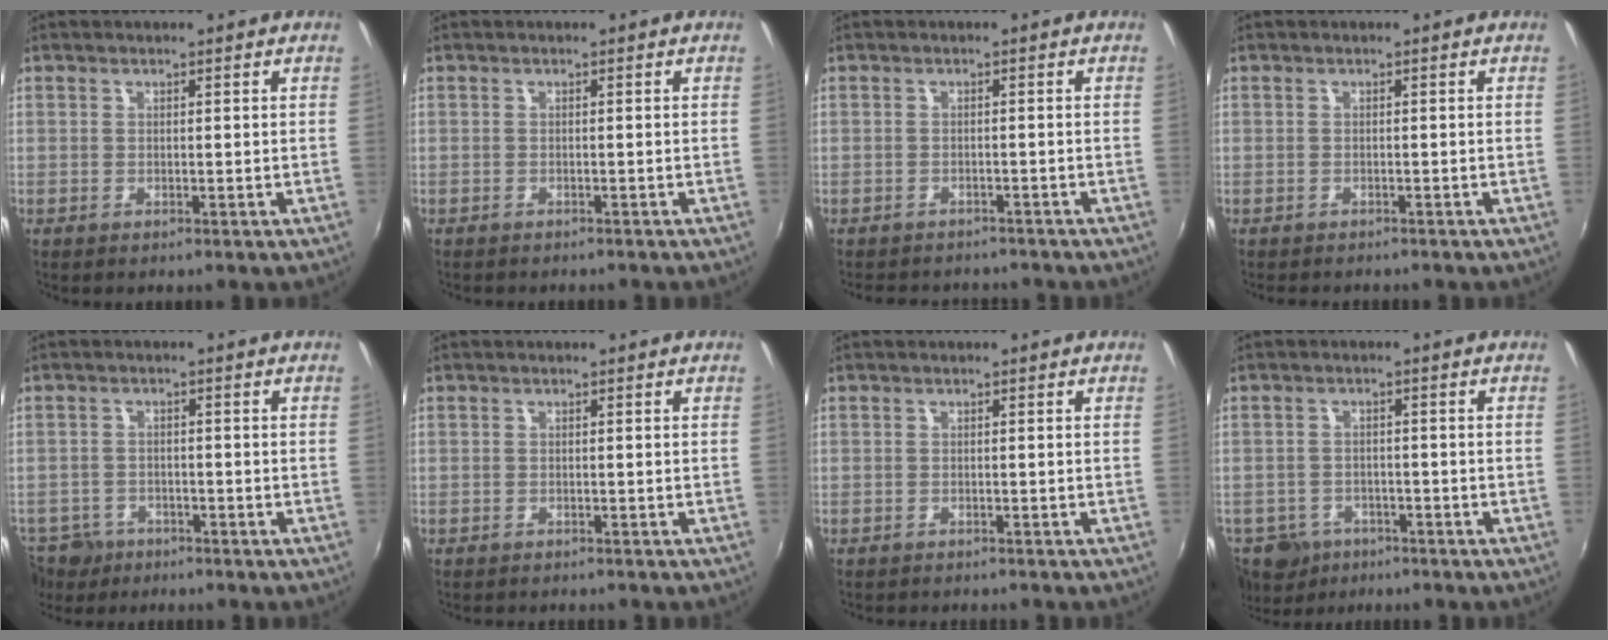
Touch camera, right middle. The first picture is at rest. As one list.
[{"total": 1.6, "force": [-1.5, 0.5, 0.3], "torque": [-0.012, -0.007, -0.021]}, {"total": 6.5, "force": [-5.7, 2.6, 1.7], "torque": [-0.044, -0.008, -0.083]}, {"total": 2.0, "force": [-1.8, 0.8, 0.4], "torque": [-0.015, -0.008, -0.029]}, {"total": 8.3, "force": [-5.6, 5.5, 2.7], "torque": [-0.086, -0.002, -0.093]}, {"total": 1.6, "force": [-1.5, 0.6, 0.2], "torque": [-0.011, -0.005, -0.024]}, {"total": 1.9, "force": [-1.8, 0.6, 0.3], "torque": [-0.014, -0.007, -0.029]}, {"total": 10.1, "force": [-6.6, 6.7, 3.6], "torque": [-0.105, -0.012, -0.105]}]